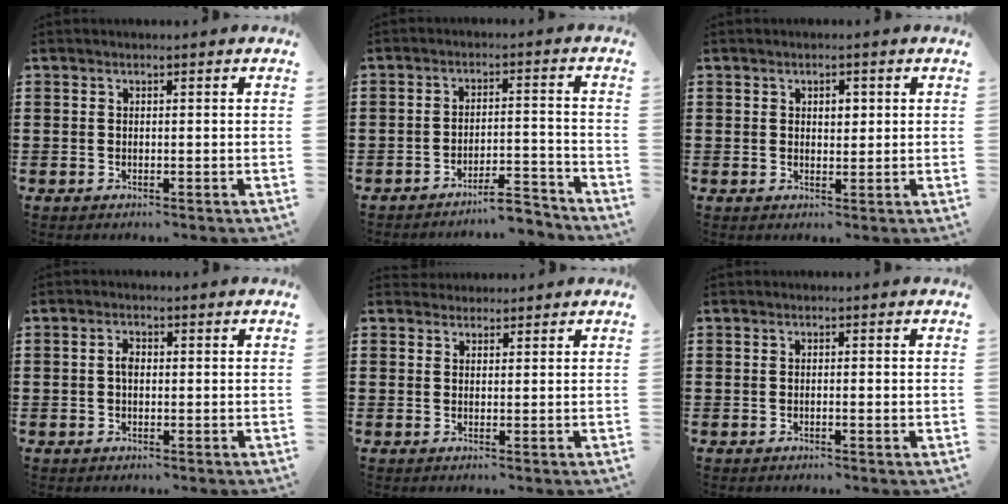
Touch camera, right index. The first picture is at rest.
{"total": 5.2, "force": [-4.8, 0.4, 2.0], "torque": [-0.033, -0.001, -0.092]}
{"total": 2.0, "force": [0.6, 1.2, 1.4], "torque": [-0.023, 0.006, 0.007]}
{"total": 1.9, "force": [0.0, 1.0, 1.6], "torque": [-0.032, 0.004, -0.002]}
{"total": 1.4, "force": [1.2, 0.6, -0.2], "torque": [0.002, 0.002, 0.025]}
{"total": 0.8, "force": [-0.3, 0.1, 0.7], "torque": [-0.013, -0.004, -0.005]}